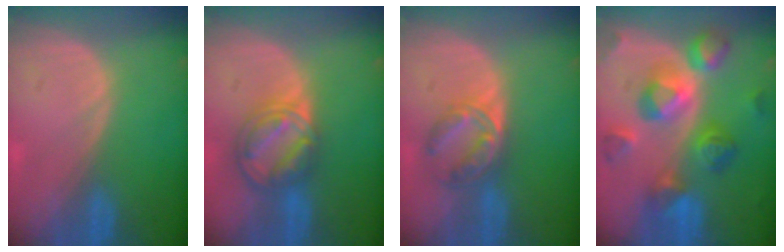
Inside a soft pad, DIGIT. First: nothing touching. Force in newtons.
{"total": 8.3, "press": 7.1, "slide": 4.3}
{"total": 6.2, "press": 5.7, "slide": 2.5}
{"total": 11.1, "press": 11.0, "slide": 1.0}